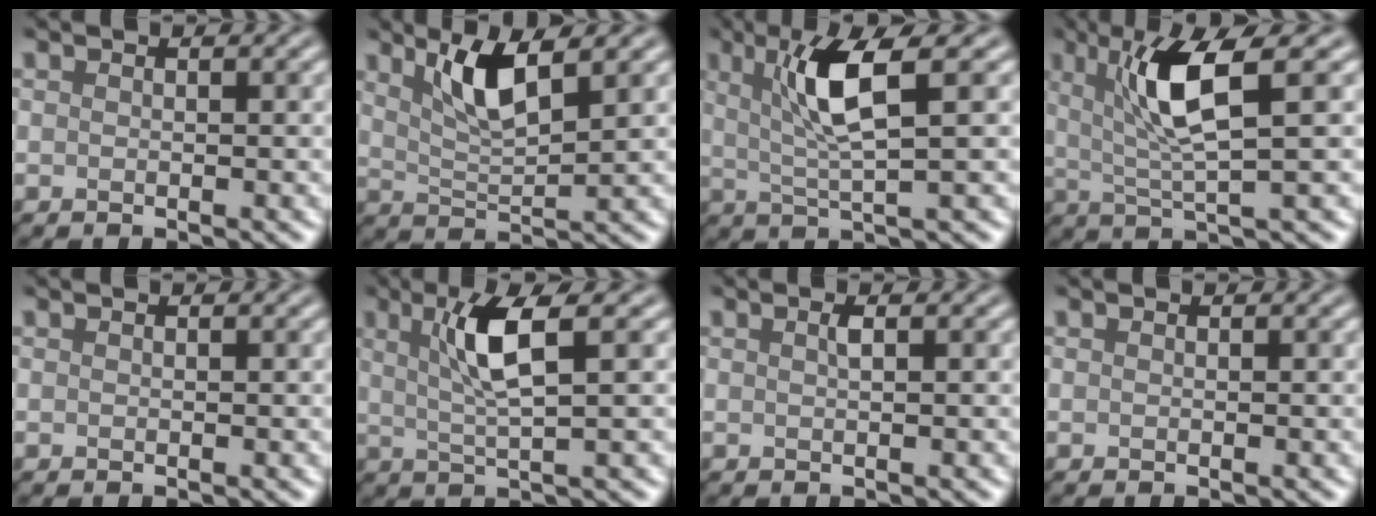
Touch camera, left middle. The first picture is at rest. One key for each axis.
{"total": 4.3, "fx": 2.3, "fy": 1.0, "fz": 3.5, "tx": -0.071, "ty": -0.001, "tz": 0.047}
{"total": 5.2, "fx": 1.6, "fy": 0.8, "fz": 4.9, "tx": -0.098, "ty": 0.001, "tz": 0.033}
{"total": 5.8, "fx": 1.7, "fy": 1.0, "fz": 5.5, "tx": -0.110, "ty": 0.001, "tz": 0.037}
{"total": 0.0}
{"total": 4.5, "fx": 1.4, "fy": 0.7, "fz": 4.3, "tx": -0.085, "ty": 0.002, "tz": 0.029}
{"total": 0.9, "fx": 0.3, "fy": 0.2, "fz": 0.8, "tx": -0.013, "ty": 0.003, "tz": 0.005}
{"total": 0.0}